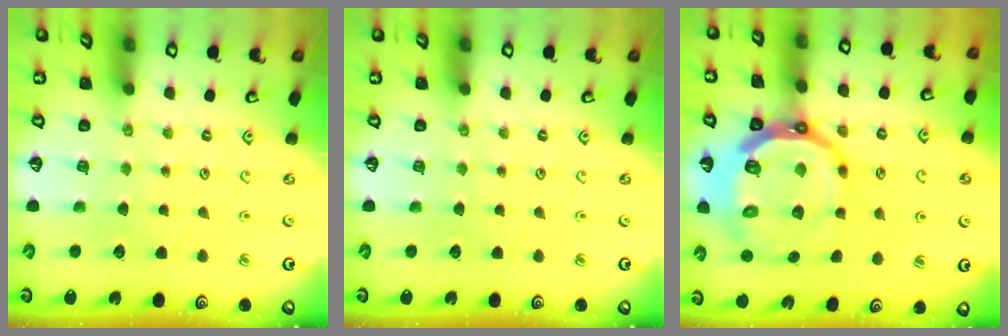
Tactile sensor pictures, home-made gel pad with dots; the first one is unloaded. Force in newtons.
{"total": 0.0}
{"total": 18.2, "press": 17.8, "slide": 3.8}